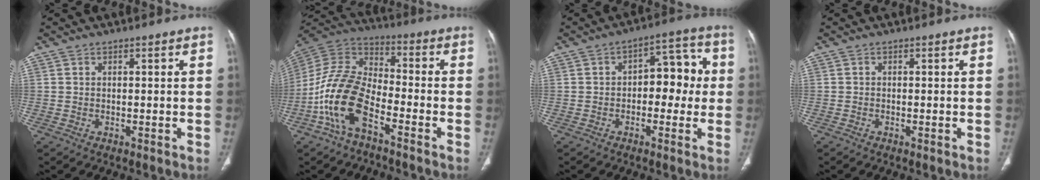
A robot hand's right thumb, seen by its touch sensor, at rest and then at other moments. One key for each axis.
{"total": 15.0, "fx": -6.7, "fy": 7.4, "fz": 11.1, "tx": -0.225, "ty": 0.054, "tz": -0.139}
{"total": 9.7, "fx": -0.1, "fy": 5.9, "fz": 7.7, "tx": -0.060, "ty": 0.036, "tz": -0.011}
{"total": 0.5, "fx": -0.3, "fy": 0.2, "fz": 0.4, "tx": -0.007, "ty": 0.000, "tz": -0.006}